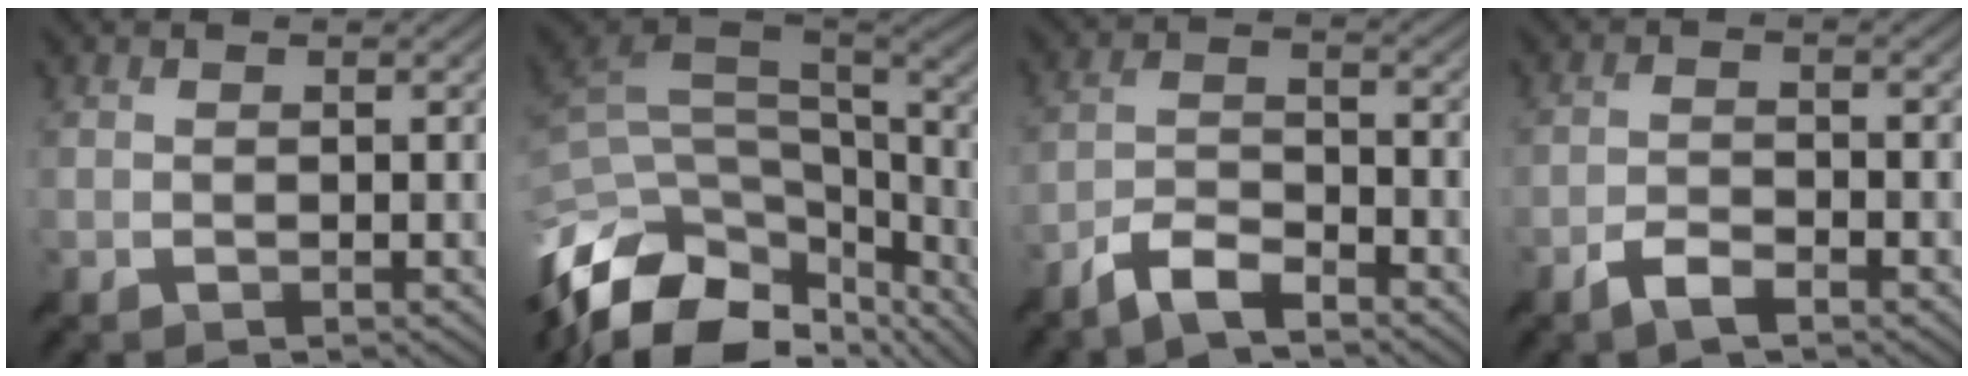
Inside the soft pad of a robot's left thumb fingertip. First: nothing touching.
{"total": 15.9, "force": [-7.8, 8.4, 11.0], "torque": [-0.281, -0.019, -0.115]}
{"total": 5.4, "force": [-4.4, 1.4, 2.9], "torque": [-0.060, -0.002, -0.093]}
{"total": 2.9, "force": [-2.1, 0.8, 1.9], "torque": [-0.041, 0.001, -0.048]}